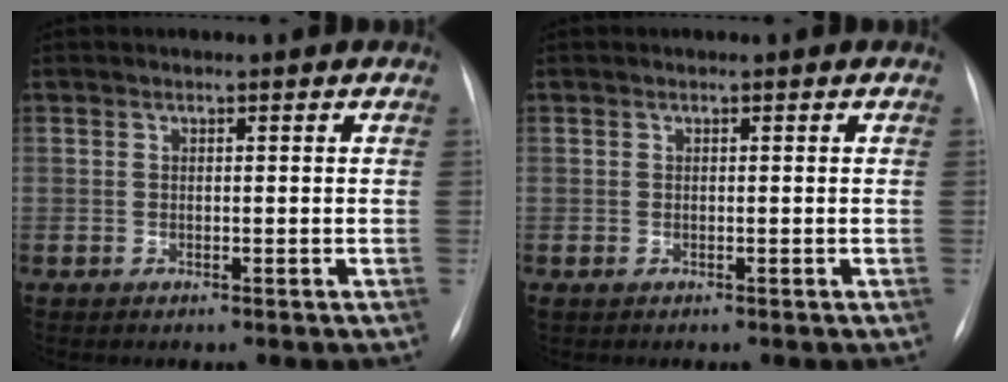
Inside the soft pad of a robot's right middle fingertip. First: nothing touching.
{"total": 0.0}